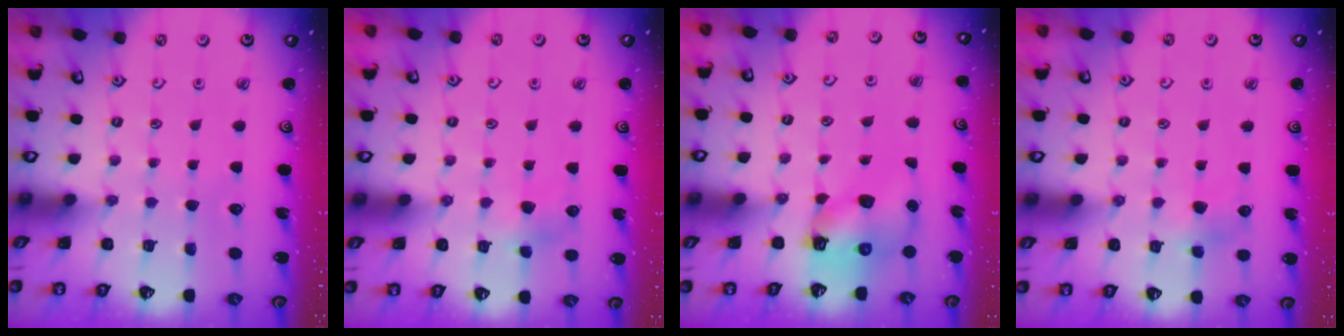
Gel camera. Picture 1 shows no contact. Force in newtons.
{"total": 4.0, "press": 4.0, "slide": 0.4}
{"total": 6.7, "press": 6.6, "slide": 1.1}
{"total": 4.0, "press": 4.0, "slide": 0.4}